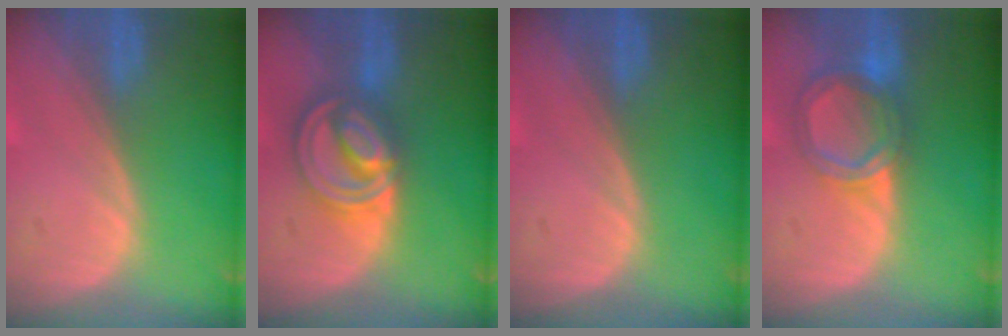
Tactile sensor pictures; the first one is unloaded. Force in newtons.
{"total": 8.7, "press": 7.3, "slide": 4.7}
{"total": 0.0}
{"total": 6.4, "press": 5.6, "slide": 3.0}